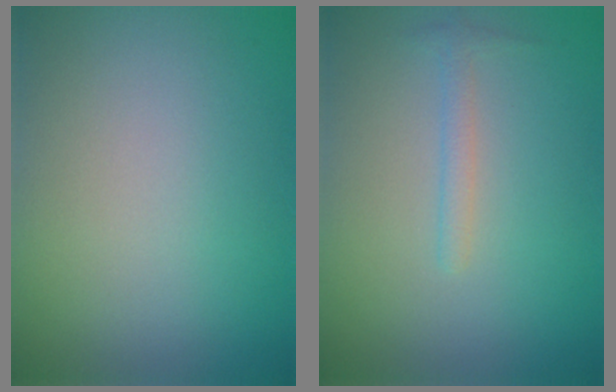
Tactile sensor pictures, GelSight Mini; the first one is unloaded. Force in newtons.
{"total": 1.1, "press": 1.1, "slide": 0.0}